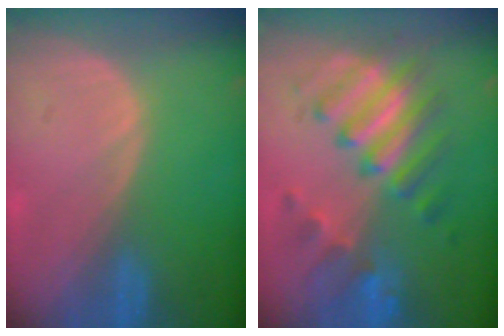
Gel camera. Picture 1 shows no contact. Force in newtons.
{"total": 8.4, "press": 8.4, "slide": 0.3}